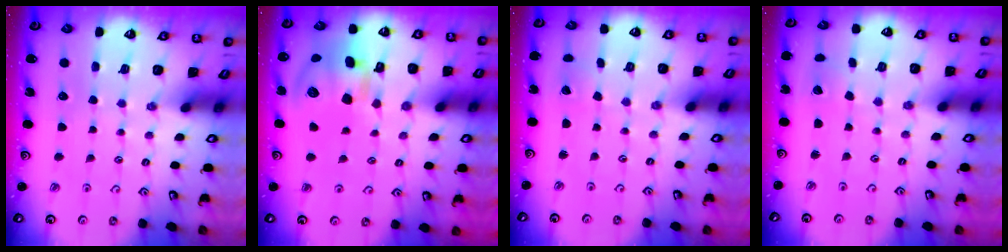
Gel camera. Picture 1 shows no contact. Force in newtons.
{"total": 15.4, "press": 15.2, "slide": 2.4}
{"total": 1.5, "press": 1.5, "slide": 0.2}
{"total": 2.2, "press": 2.2, "slide": 0.2}